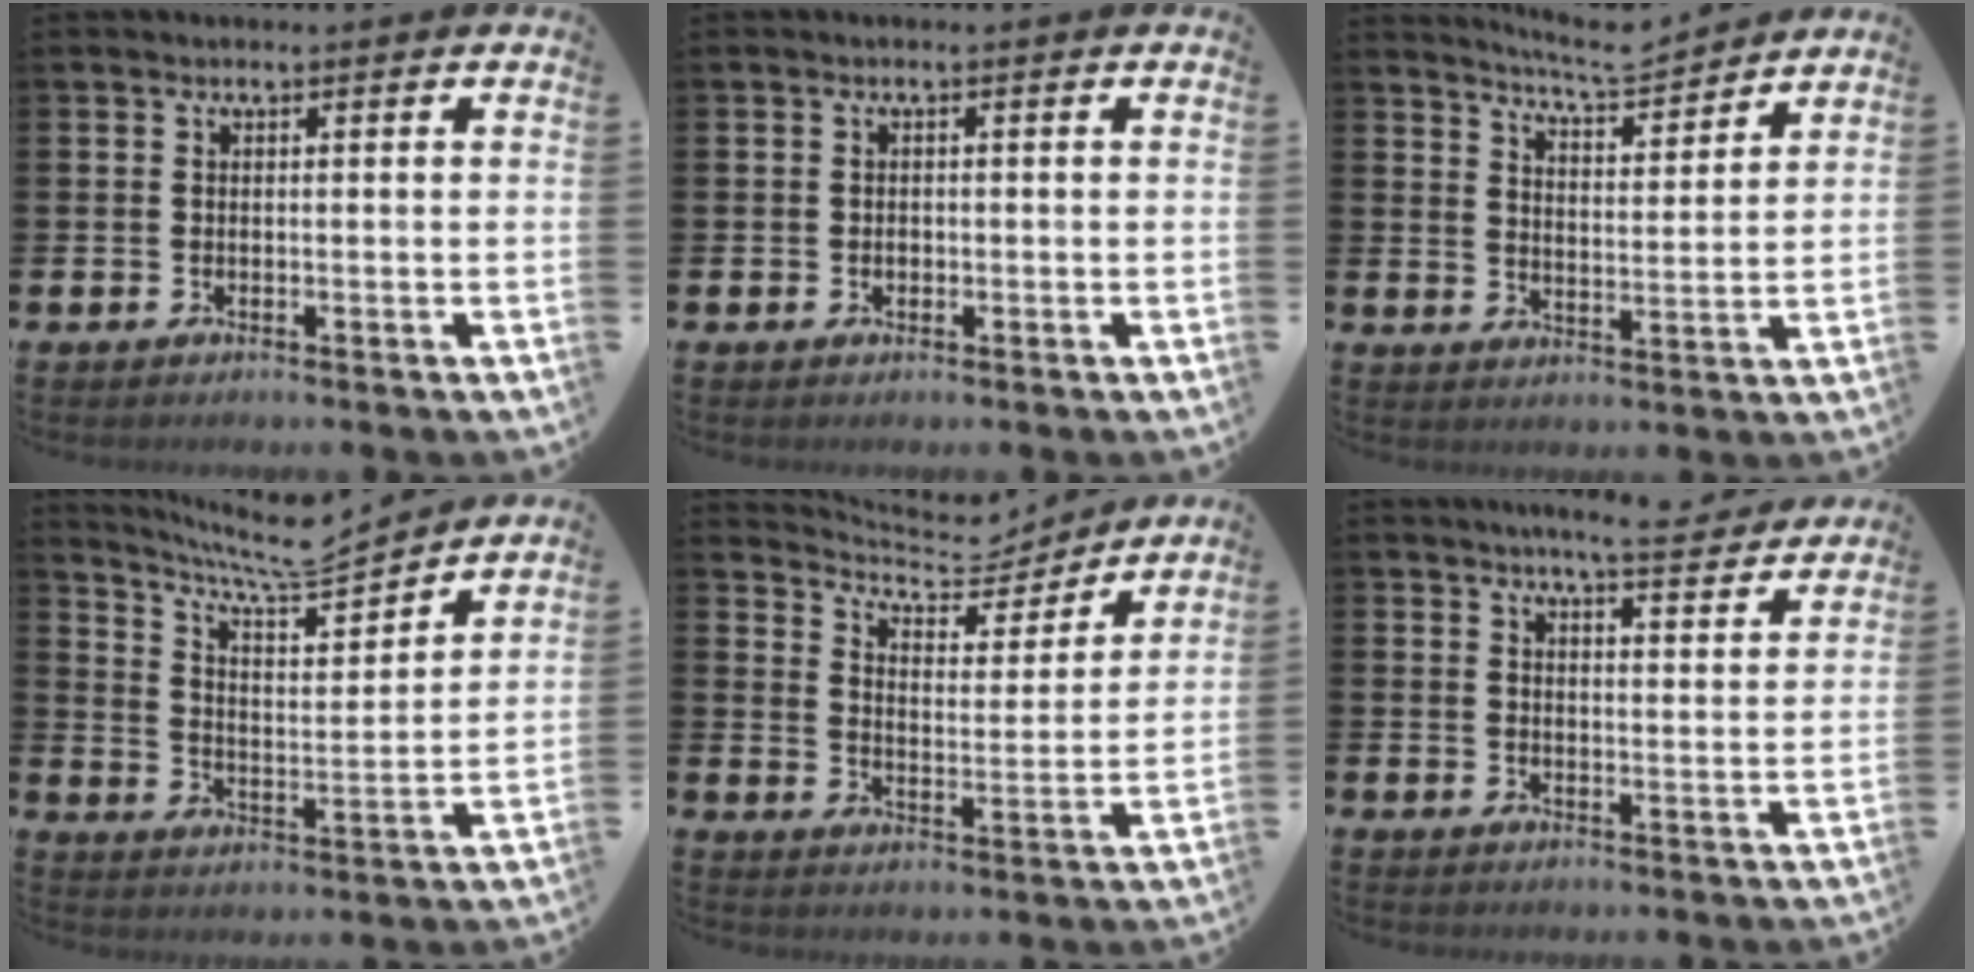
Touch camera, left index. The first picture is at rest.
{"total": 0.8, "force": [-0.1, 0.7, 0.4], "torque": [-0.006, 0.004, -0.005]}
{"total": 5.8, "force": [5.7, 0.1, 0.9], "torque": [-0.033, -0.037, 0.101]}
{"total": 8.3, "force": [7.7, 0.9, 2.8], "torque": [-0.083, -0.058, 0.133]}
{"total": 6.0, "force": [5.6, 2.1, 1.1], "torque": [-0.043, -0.047, 0.090]}
{"total": 5.8, "force": [5.5, 0.0, 1.8], "torque": [-0.030, -0.031, 0.093]}